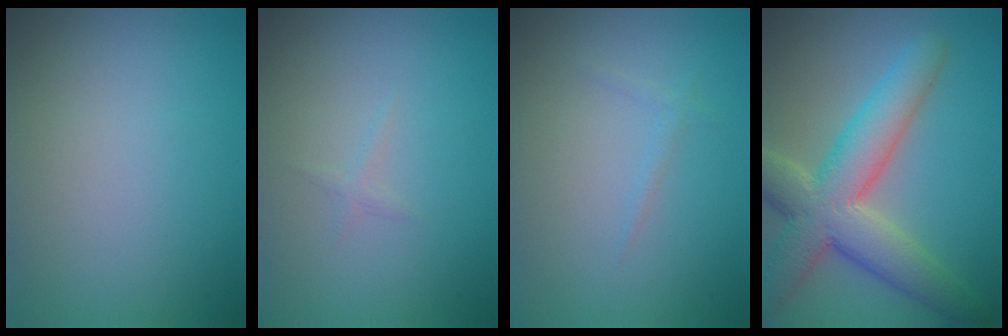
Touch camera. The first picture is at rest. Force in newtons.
{"total": 0.5, "press": 0.5, "slide": 0.0}
{"total": 0.8, "press": 0.8, "slide": 0.0}
{"total": 8.0, "press": 8.0, "slide": 0.5}